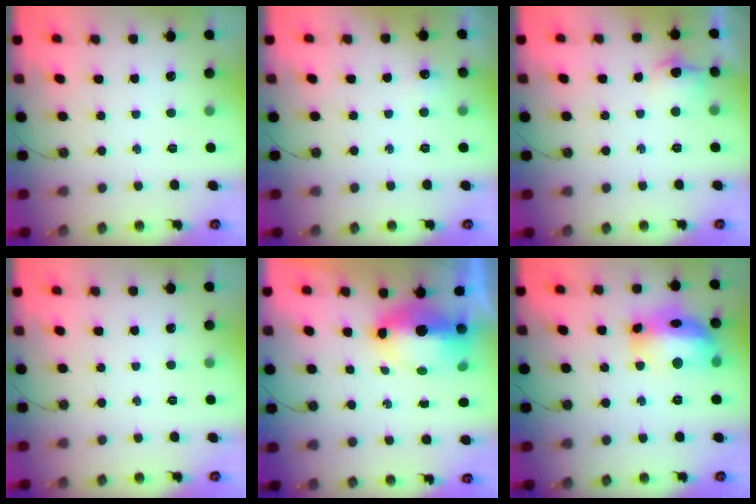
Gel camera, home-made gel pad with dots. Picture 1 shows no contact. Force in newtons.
{"total": 4.8, "press": 4.8, "slide": 0.7}
{"total": 8.2, "press": 8.2, "slide": 0.8}
{"total": 0.0}
{"total": 10.8, "press": 10.6, "slide": 1.6}
{"total": 17.0, "press": 17.0, "slide": 1.6}